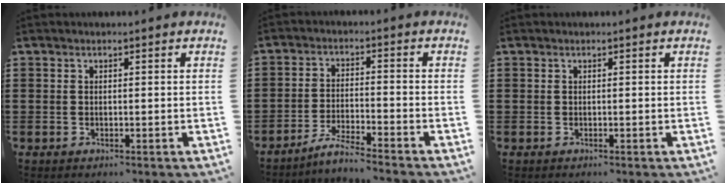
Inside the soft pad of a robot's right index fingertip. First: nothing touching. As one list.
[{"total": 4.1, "force": [-3.9, -0.7, 1.1], "torque": [-0.026, -0.006, -0.078]}, {"total": 0.0}]